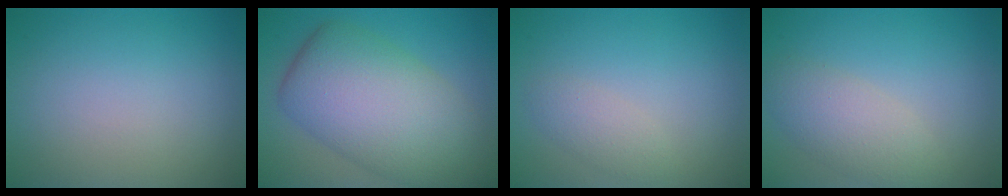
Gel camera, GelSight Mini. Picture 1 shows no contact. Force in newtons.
{"total": 10.7, "press": 10.7, "slide": 0.4}
{"total": 1.6, "press": 1.6, "slide": 0.1}
{"total": 3.6, "press": 3.6, "slide": 0.3}